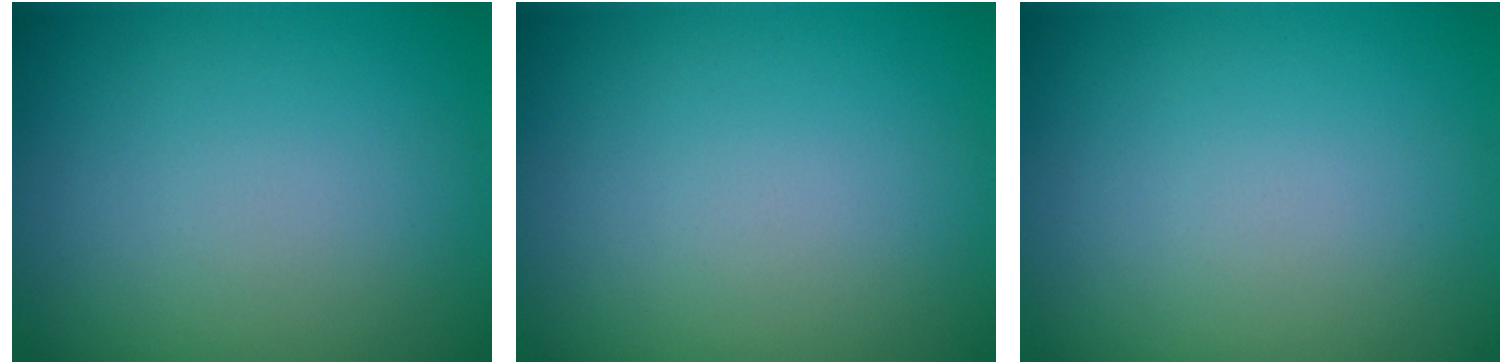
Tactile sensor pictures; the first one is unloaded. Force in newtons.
{"total": 0.0}
{"total": 0.0}